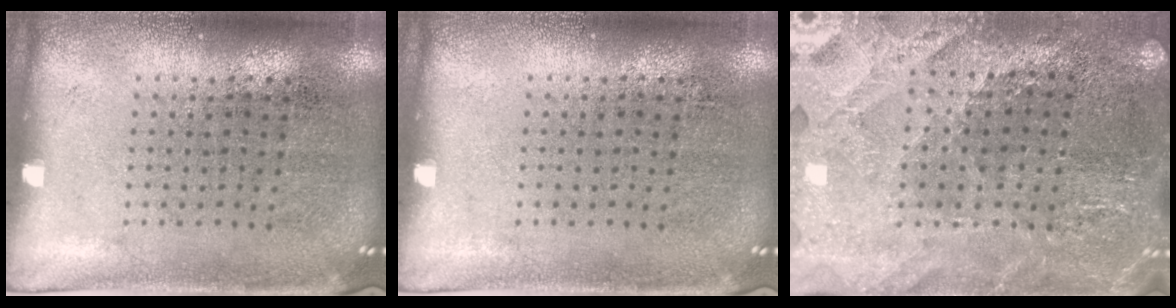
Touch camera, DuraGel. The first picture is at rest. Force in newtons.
{"total": 0.0}
{"total": 2.6, "press": 2.6, "slide": 0.4}